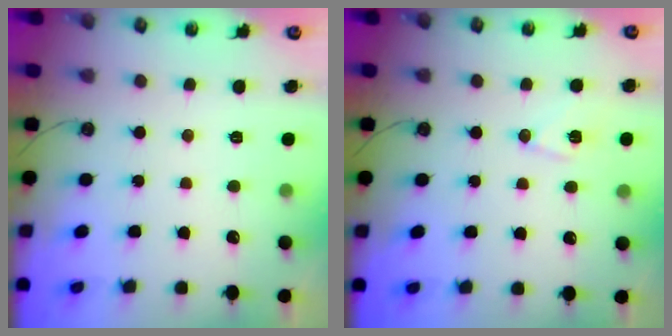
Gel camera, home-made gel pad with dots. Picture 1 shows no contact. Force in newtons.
{"total": 7.8, "press": 7.4, "slide": 2.5}